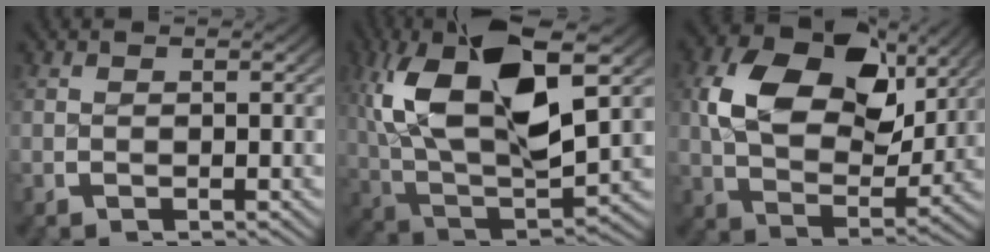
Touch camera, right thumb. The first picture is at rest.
{"total": 17.7, "force": [2.1, 10.1, 14.4], "torque": [-0.286, -0.035, 0.051]}
{"total": 14.3, "force": [3.4, 9.0, 10.6], "torque": [-0.210, -0.023, 0.060]}